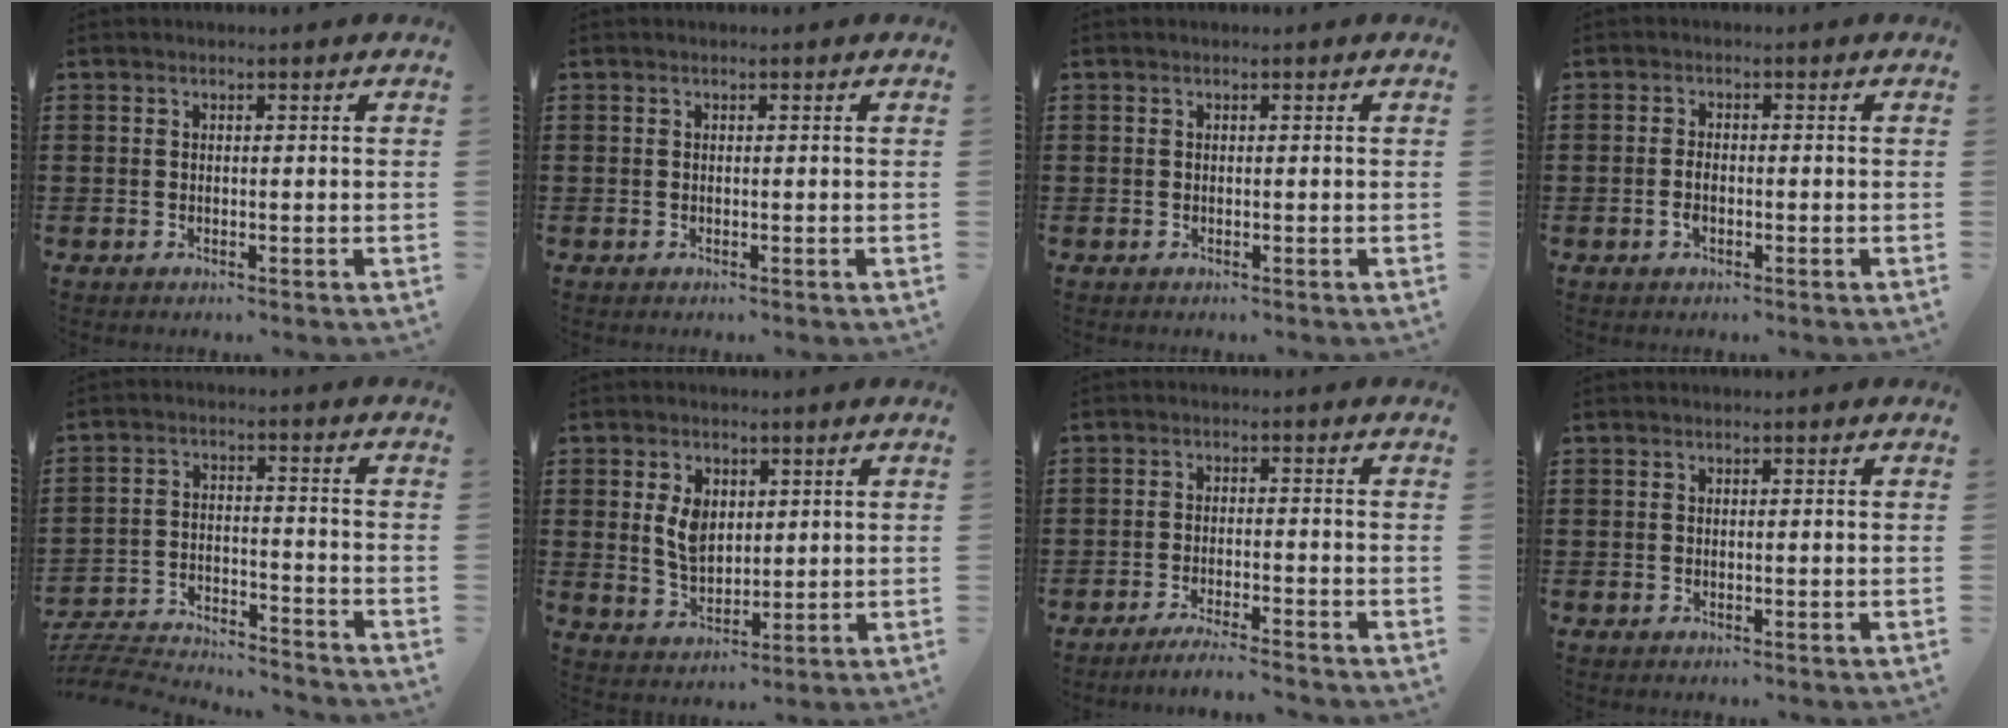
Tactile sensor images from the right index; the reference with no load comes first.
{"total": 0.0}
{"total": 0.0}
{"total": 1.9, "force": [-0.6, 0.9, 1.6], "torque": [-0.039, -0.005, -0.012]}
{"total": 5.5, "force": [-5.4, 0.6, 1.1], "torque": [-0.029, 0.000, -0.111]}
{"total": 5.8, "force": [1.6, 3.8, 4.1], "torque": [-0.098, 0.009, 0.026]}
{"total": 3.1, "force": [-2.9, -0.4, 0.9], "torque": [-0.016, -0.002, -0.057]}
{"total": 0.0}